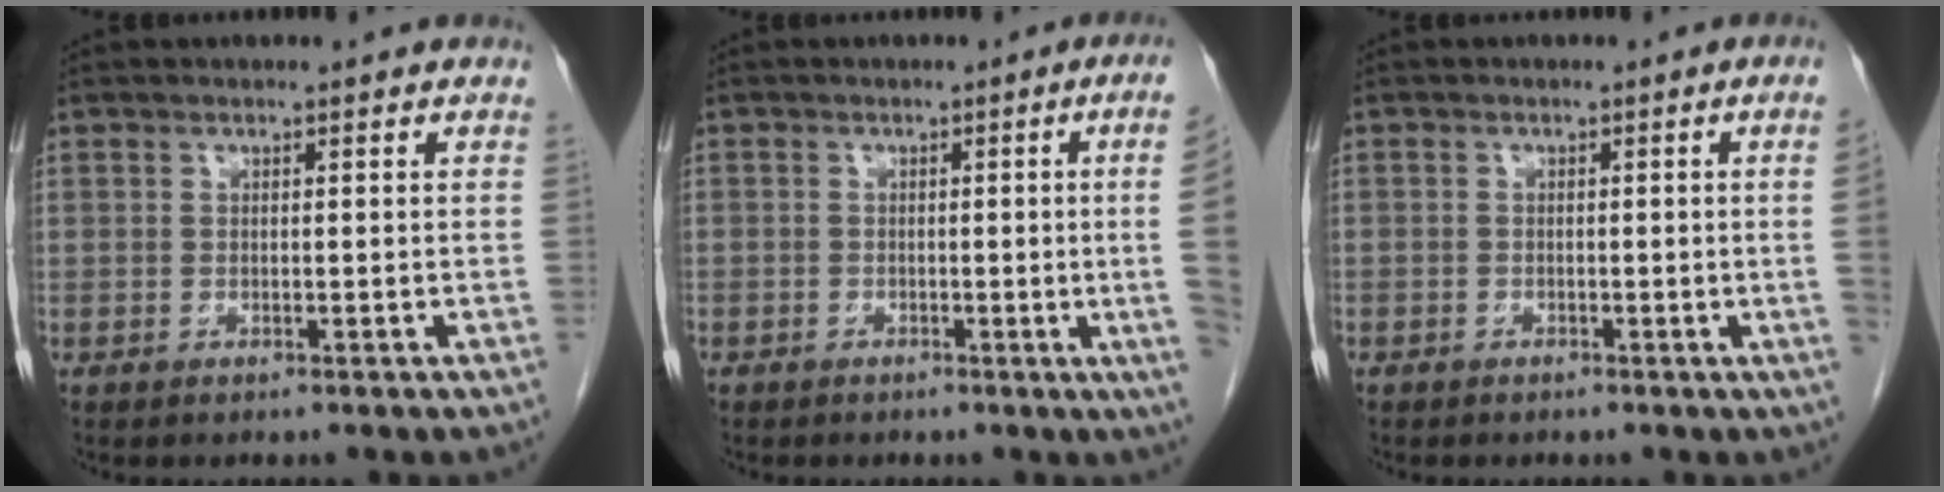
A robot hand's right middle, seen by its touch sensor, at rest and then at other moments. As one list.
[{"total": 6.7, "force": [-0.7, -2.0, 6.4], "torque": [-0.054, -0.009, -0.013]}, {"total": 1.9, "force": [-0.4, -0.6, 1.7], "torque": [-0.019, 0.000, -0.008]}]